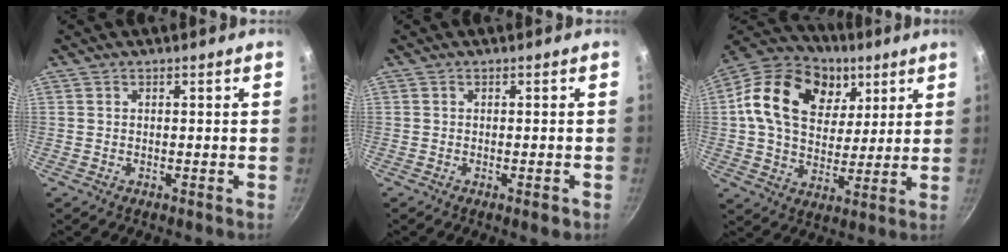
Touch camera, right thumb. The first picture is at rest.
{"total": 1.8, "force": [-0.8, 0.5, 1.6], "torque": [-0.027, 0.002, -0.011]}
{"total": 22.5, "force": [7.7, 16.2, 13.6], "torque": [-0.216, -0.004, 0.123]}